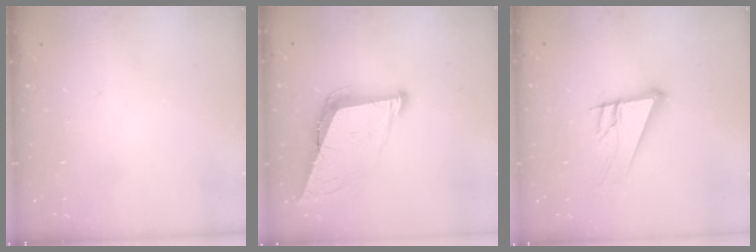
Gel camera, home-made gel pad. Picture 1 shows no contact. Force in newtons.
{"total": 9.3, "press": 9.0, "slide": 2.3}
{"total": 11.4, "press": 11.3, "slide": 2.0}